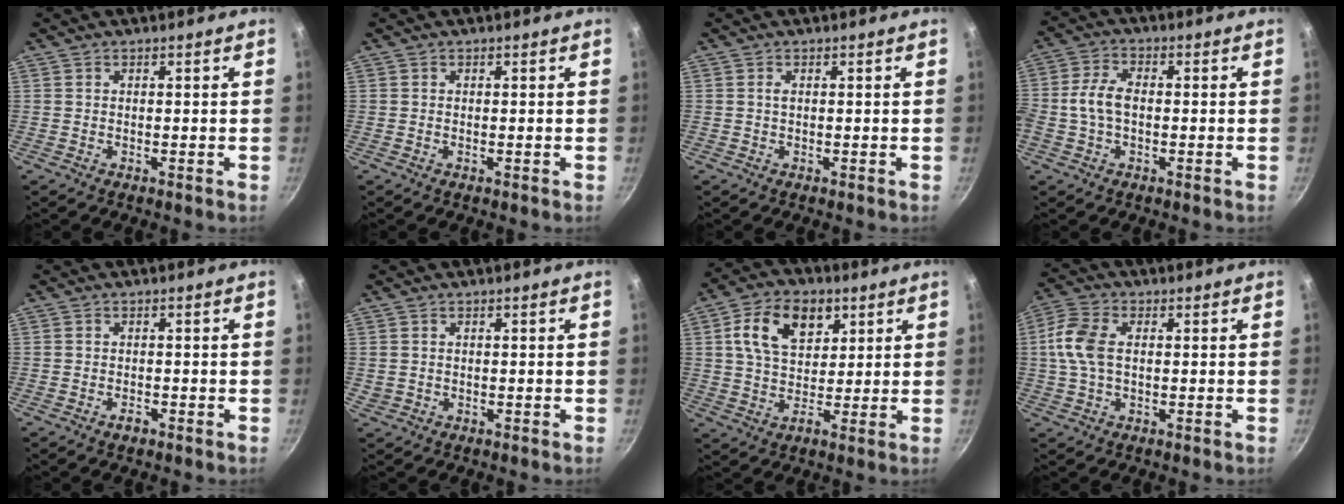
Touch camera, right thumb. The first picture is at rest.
{"total": 0.0}
{"total": 0.6, "force": [0.1, 0.2, 0.6], "torque": [-0.012, 0.000, 0.002]}
{"total": 6.3, "force": [-0.6, 3.8, 5.0], "torque": [-0.100, 0.020, -0.021]}
{"total": 1.5, "force": [-1.0, 0.8, 0.8], "torque": [-0.013, 0.008, -0.017]}
{"total": 0.9, "force": [0.0, 0.8, 0.3], "torque": [-0.005, 0.003, 0.004]}
{"total": 12.0, "force": [4.2, 8.1, 7.8], "torque": [-0.106, 0.001, 0.063]}
{"total": 8.0, "force": [0.6, 4.8, 6.4], "torque": [-0.140, 0.016, 0.004]}